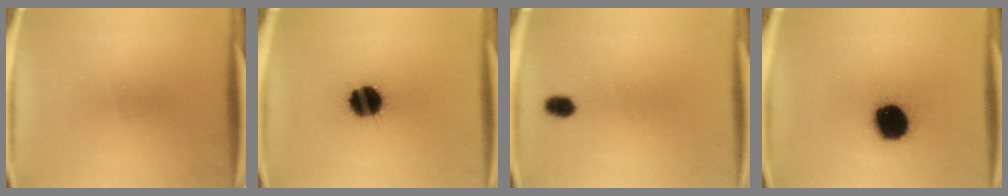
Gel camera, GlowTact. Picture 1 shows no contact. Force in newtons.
{"total": 13.7}
{"total": 2.7}
{"total": 15.9}